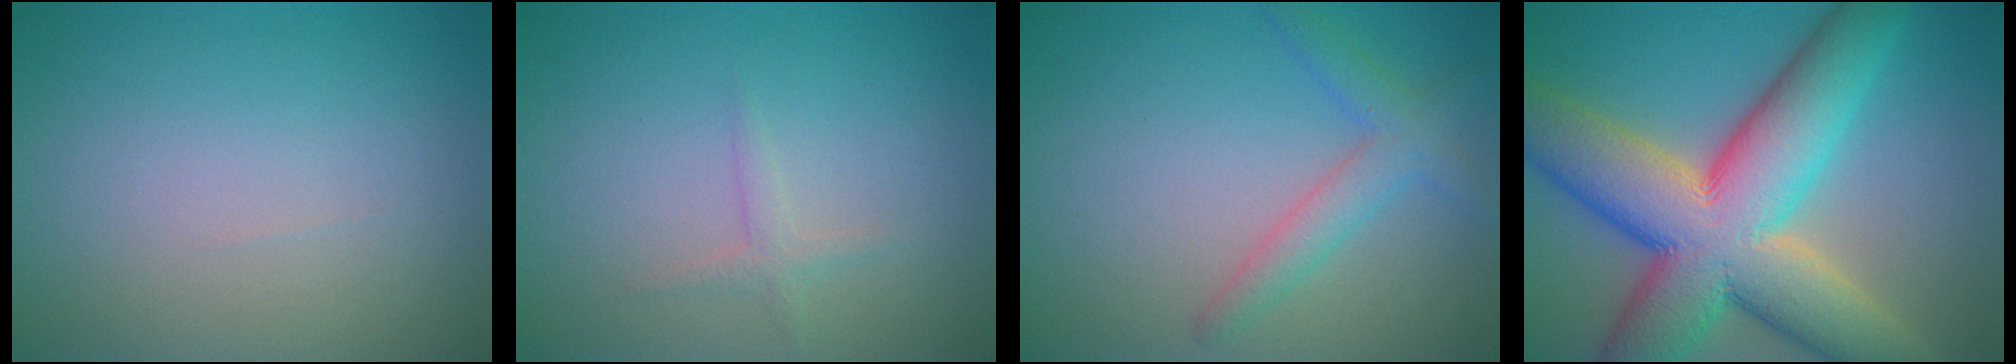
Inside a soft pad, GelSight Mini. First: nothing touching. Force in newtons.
{"total": 1.1, "press": 1.1, "slide": 0.1}
{"total": 2.9, "press": 2.9, "slide": 0.1}
{"total": 15.0, "press": 15.0, "slide": 1.2}